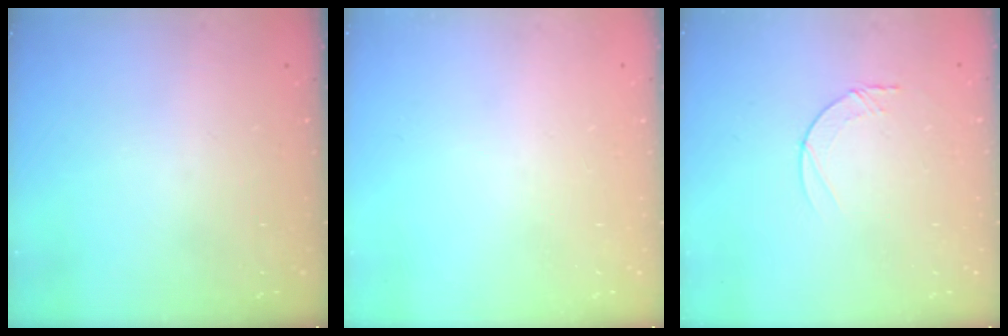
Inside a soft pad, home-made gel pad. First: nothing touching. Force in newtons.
{"total": 0.0}
{"total": 4.2, "press": 4.2, "slide": 0.5}